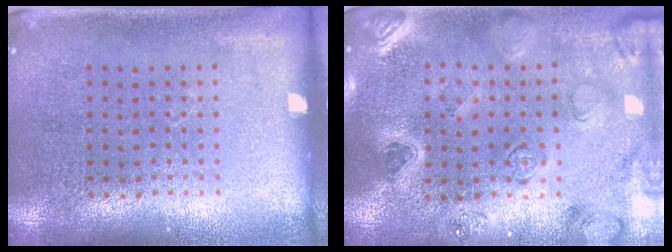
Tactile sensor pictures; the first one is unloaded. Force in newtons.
{"total": 2.2, "press": 2.2, "slide": 0.4}